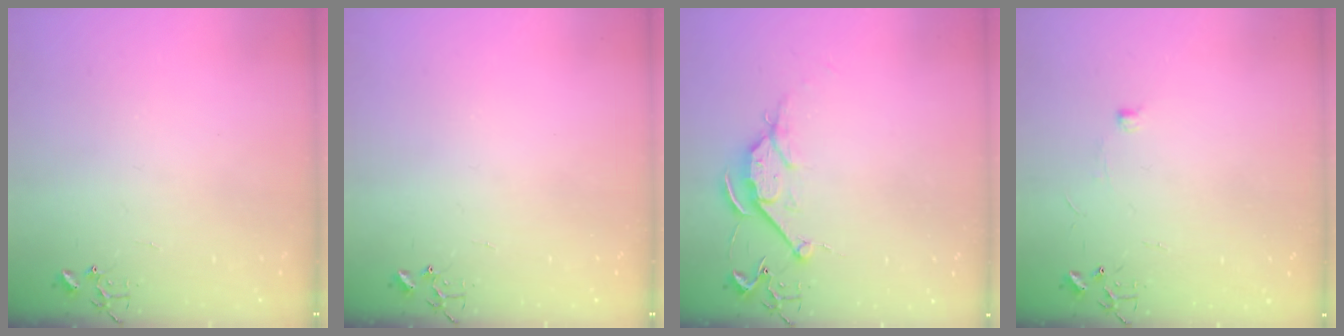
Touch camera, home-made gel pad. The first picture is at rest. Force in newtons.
{"total": 0.0}
{"total": 7.9, "press": 7.8, "slide": 0.9}
{"total": 4.4, "press": 4.3, "slide": 0.6}